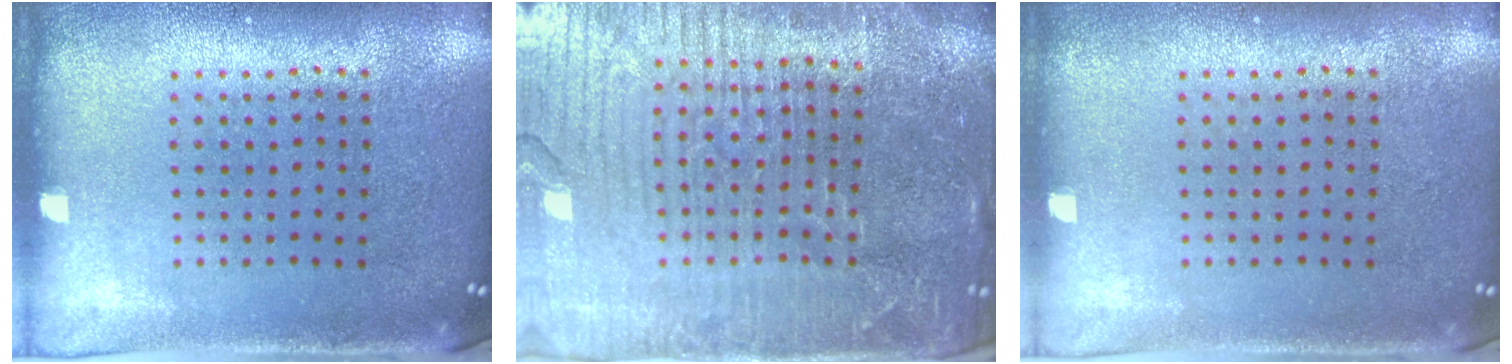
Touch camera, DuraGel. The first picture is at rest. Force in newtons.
{"total": 5.6, "press": 5.1, "slide": 2.5}
{"total": 0.0}